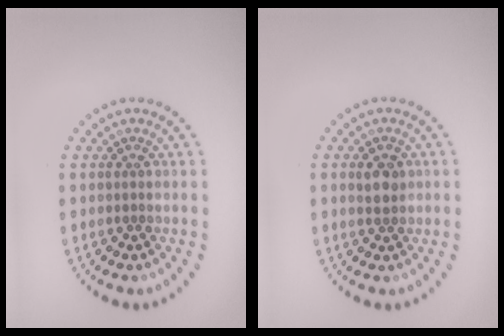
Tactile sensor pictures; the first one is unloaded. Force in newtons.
{"total": 2.0, "press": 1.9, "slide": 0.4}